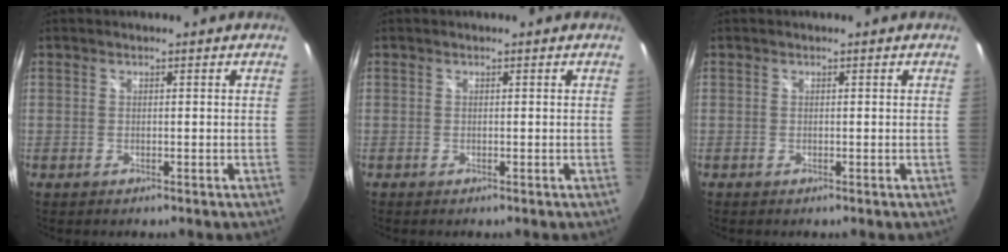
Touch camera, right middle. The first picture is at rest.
{"total": 0.0}
{"total": 0.0}